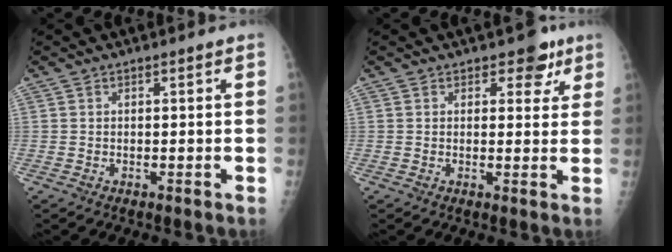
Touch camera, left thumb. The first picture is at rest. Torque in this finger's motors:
{"motor_torque": [0.35, 0.09, 0.19, -0.19, 0.05]}